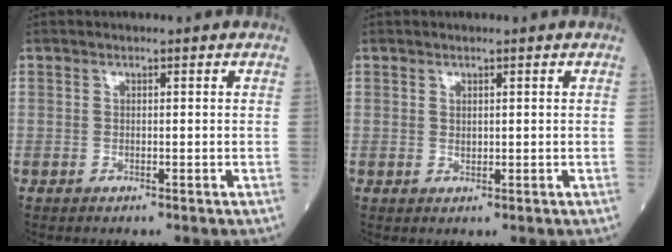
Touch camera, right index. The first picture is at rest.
{"total": 0.7, "force": [0.3, 0.4, 0.5], "torque": [-0.008, -0.004, 0.007]}